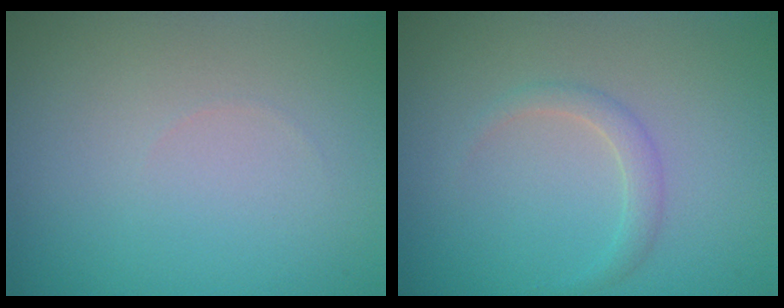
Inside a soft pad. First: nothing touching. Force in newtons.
{"total": 1.4, "press": 1.4, "slide": 0.1}